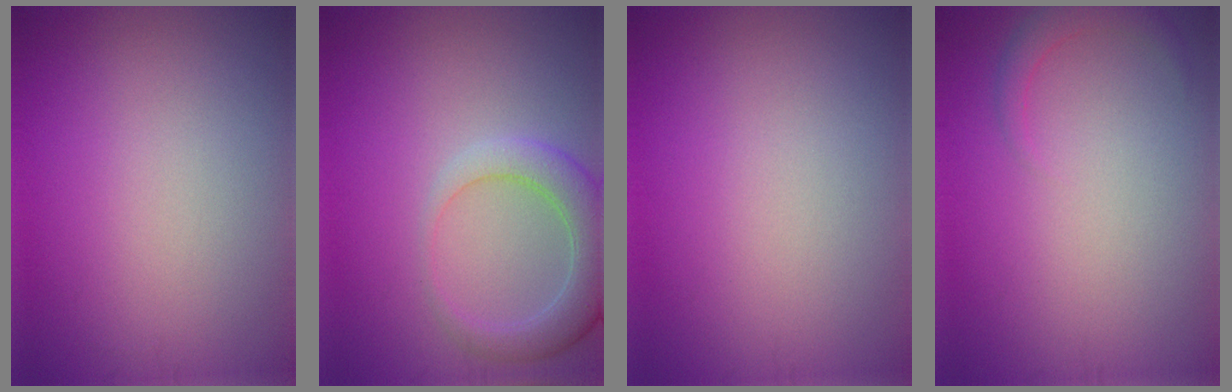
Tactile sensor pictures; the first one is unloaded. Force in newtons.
{"total": 4.3, "press": 4.2, "slide": 0.6}
{"total": 0.0}
{"total": 1.5, "press": 1.5, "slide": 0.1}